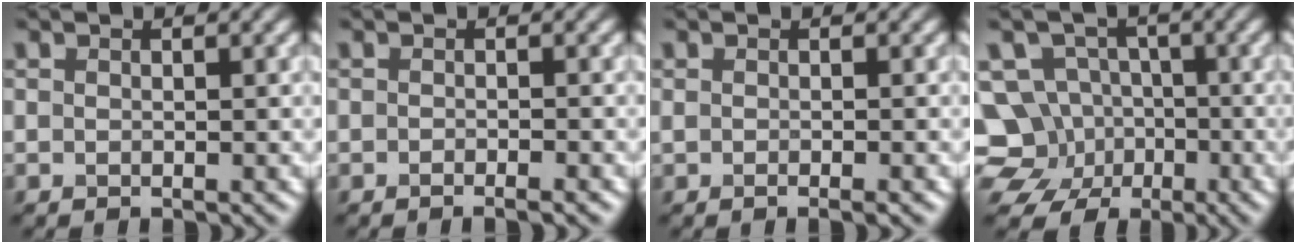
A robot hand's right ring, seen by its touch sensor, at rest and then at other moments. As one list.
[{"total": 1.3, "force": [-0.8, 0.2, 1.0], "torque": [-0.011, -0.002, -0.013]}, {"total": 1.3, "force": [-0.5, 0.3, 1.2], "torque": [-0.015, -0.007, -0.010]}, {"total": 11.1, "force": [-4.0, 9.7, 3.5], "torque": [-0.055, -0.005, -0.099]}]